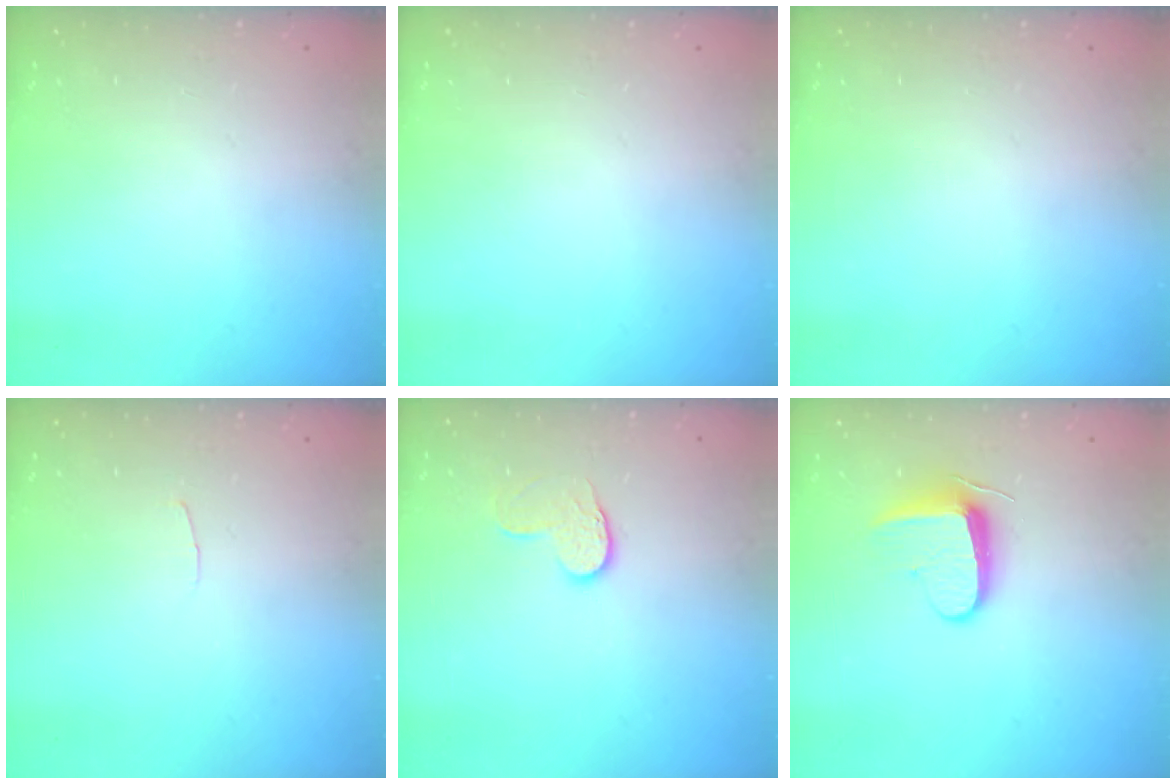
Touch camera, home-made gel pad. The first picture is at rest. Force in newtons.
{"total": 0.0}
{"total": 0.0}
{"total": 2.0, "press": 2.0, "slide": 0.2}
{"total": 6.2, "press": 6.2, "slide": 0.4}
{"total": 9.3, "press": 9.3, "slide": 0.6}